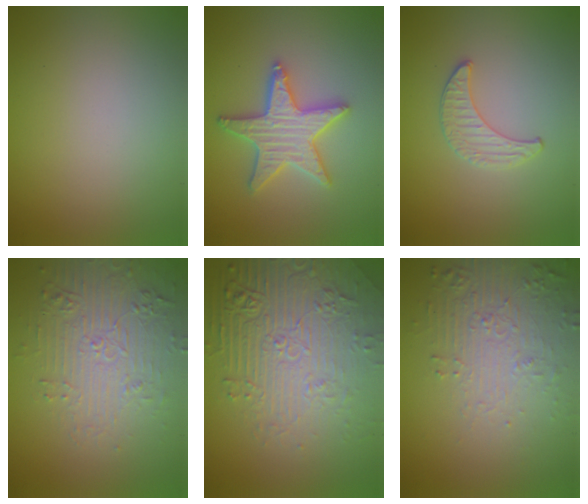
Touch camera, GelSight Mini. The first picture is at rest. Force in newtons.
{"total": 4.9, "press": 4.9, "slide": 0.9}
{"total": 1.3, "press": 1.3, "slide": 0.2}
{"total": 4.7, "press": 4.2, "slide": 2.3}
{"total": 8.6, "press": 5.9, "slide": 6.2}
{"total": 5.6, "press": 3.8, "slide": 4.2}